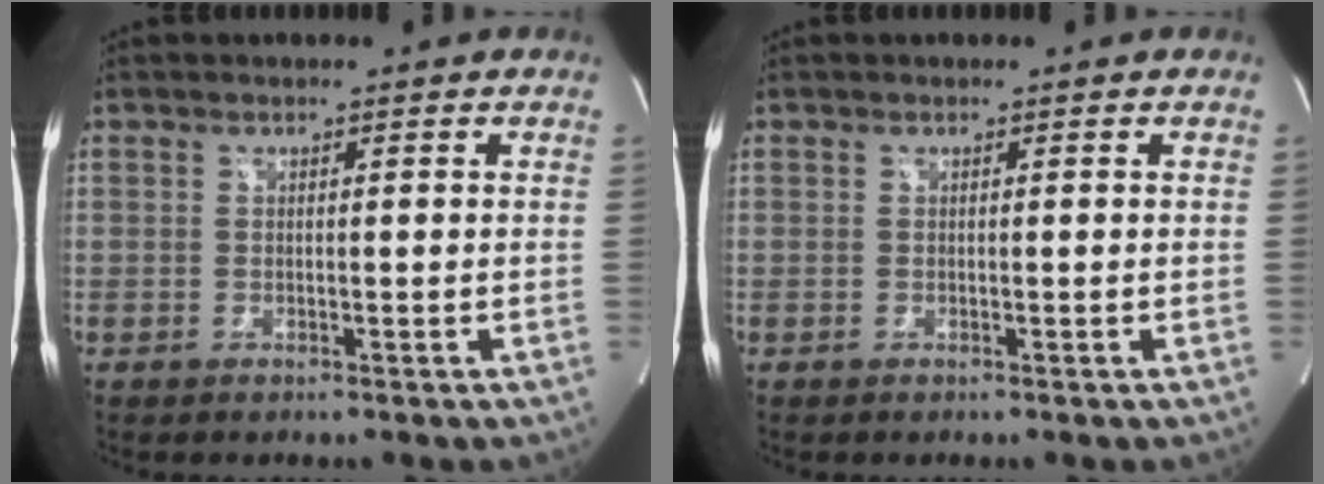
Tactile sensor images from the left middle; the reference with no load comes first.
{"total": 0.0}